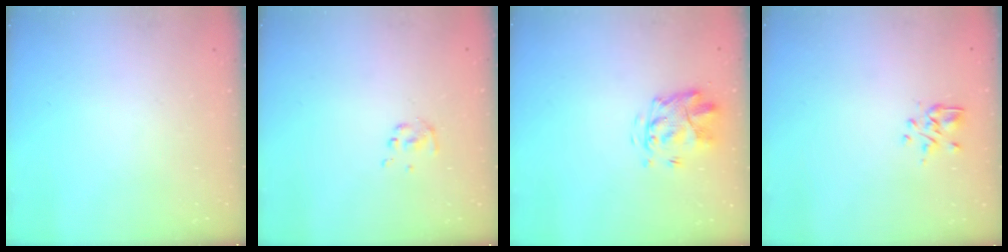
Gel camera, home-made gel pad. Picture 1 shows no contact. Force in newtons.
{"total": 2.3, "press": 2.3, "slide": 0.4}
{"total": 3.8, "press": 3.4, "slide": 1.8}
{"total": 2.5, "press": 2.3, "slide": 1.0}